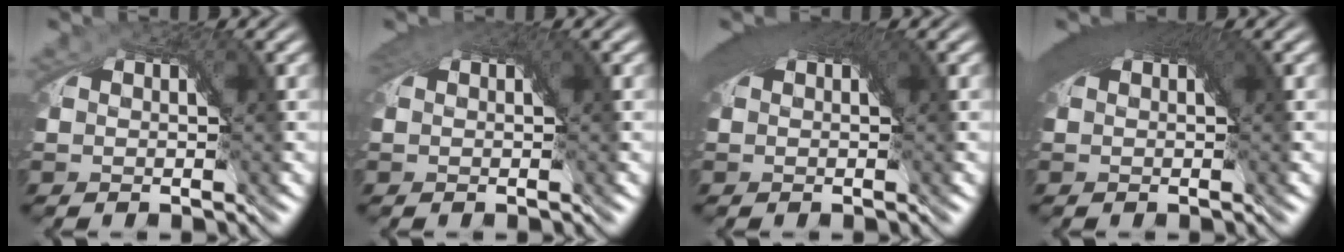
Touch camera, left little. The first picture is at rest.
{"total": 1.2, "force": [0.5, 0.1, 1.1], "torque": [-0.009, -0.001, 0.008]}
{"total": 4.2, "force": [1.5, 1.4, 3.7], "torque": [-0.042, 0.011, 0.018]}
{"total": 5.2, "force": [1.7, 1.8, 4.5], "torque": [-0.054, 0.014, 0.019]}